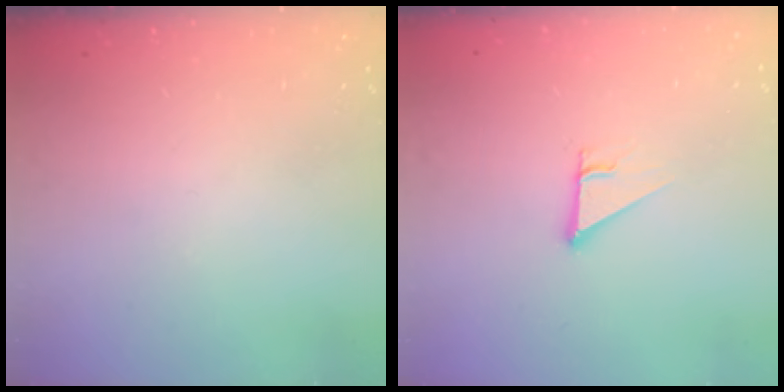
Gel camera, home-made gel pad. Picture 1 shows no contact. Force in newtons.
{"total": 2.5, "press": 2.5, "slide": 0.2}